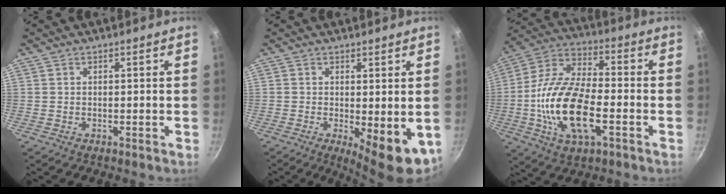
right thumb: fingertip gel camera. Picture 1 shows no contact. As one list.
[{"total": 8.4, "force": [-1.2, 3.1, 7.8], "torque": [-0.089, -0.004, -0.005]}, {"total": 19.0, "force": [-4.4, 9.0, 16.2], "torque": [-0.304, 0.028, -0.094]}]